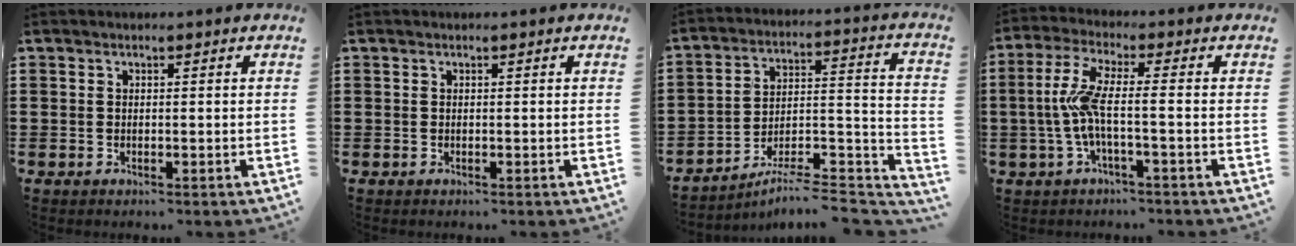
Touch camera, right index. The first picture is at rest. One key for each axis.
{"total": 0.0}
{"total": 6.6, "fx": -5.9, "fy": 0.8, "fz": 2.9, "tx": -0.041, "ty": -0.006, "tz": -0.116}
{"total": 6.6, "fx": -1.4, "fy": 0.4, "fz": 6.4, "tx": -0.144, "ty": -0.015, "tz": -0.036}